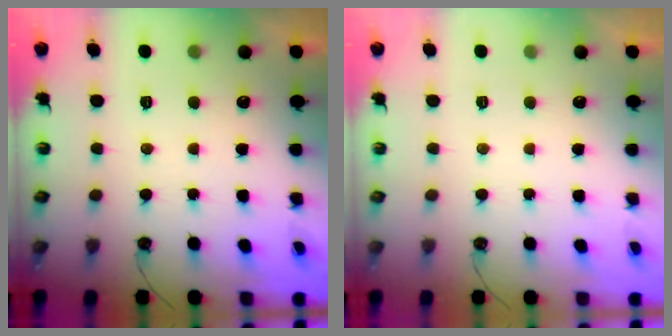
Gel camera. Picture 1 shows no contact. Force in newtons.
{"total": 0.0}